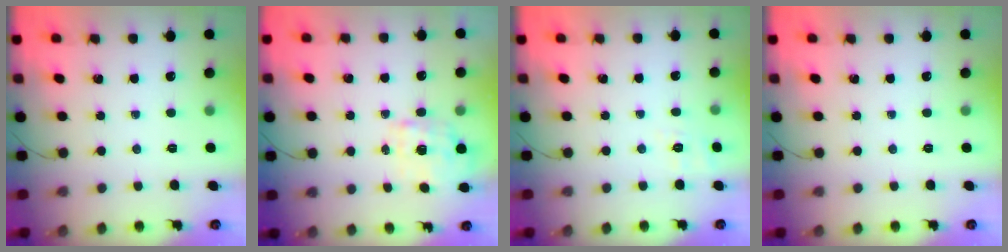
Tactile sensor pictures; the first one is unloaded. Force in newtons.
{"total": 1.2, "press": 1.0, "slide": 0.7}
{"total": 2.4, "press": 1.3, "slide": 2.1}
{"total": 0.0}